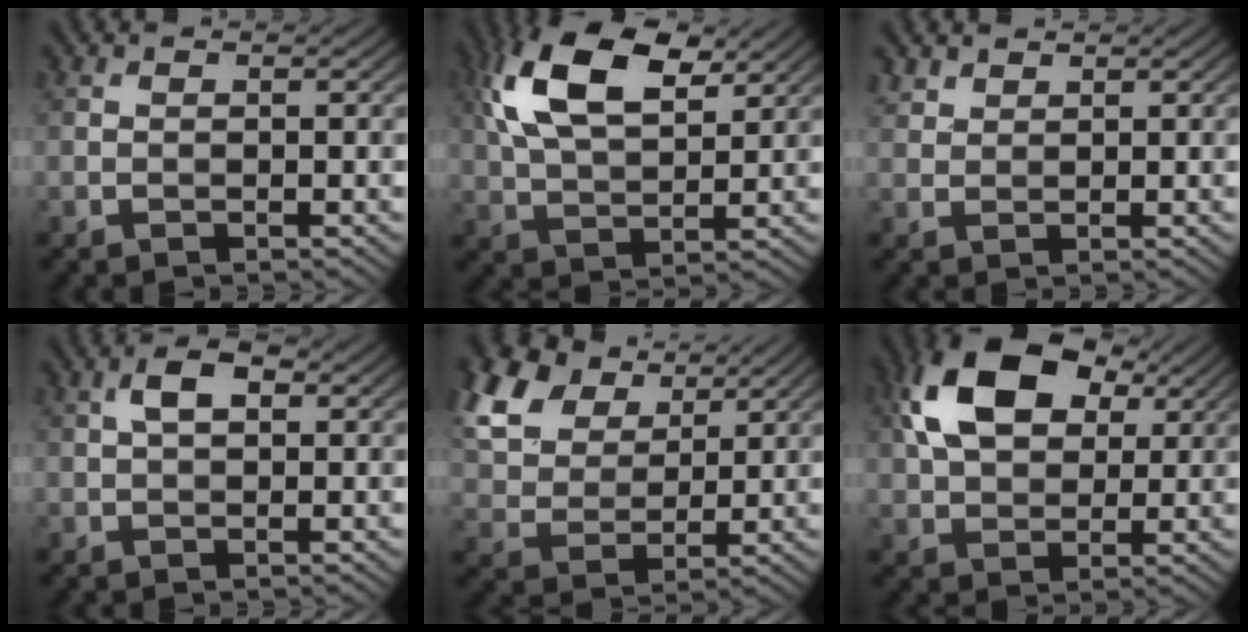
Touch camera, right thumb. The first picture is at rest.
{"total": 13.0, "force": [5.7, 6.3, 9.9], "torque": [-0.220, 0.018, 0.107]}
{"total": 2.2, "force": [1.8, 1.2, 0.6], "torque": [-0.016, 0.003, 0.042]}
{"total": 3.3, "force": [0.9, 1.7, 2.6], "torque": [-0.048, 0.009, 0.011]}
{"total": 13.3, "force": [7.4, 8.0, 7.6], "torque": [-0.215, 0.034, 0.133]}
{"total": 13.2, "force": [4.7, 8.3, 9.2], "torque": [-0.200, 0.025, 0.085]}